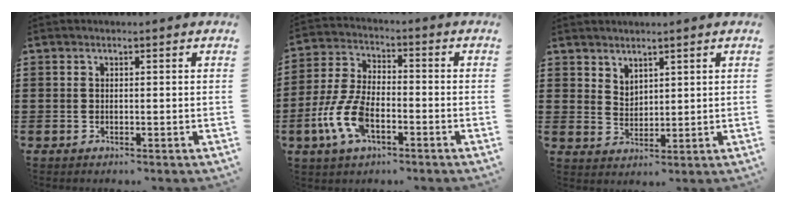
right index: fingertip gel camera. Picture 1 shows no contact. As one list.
[{"total": 9.1, "force": [-3.6, 4.4, 7.1], "torque": [-0.182, -0.010, -0.072]}, {"total": 2.9, "force": [2.6, 1.2, -0.1], "torque": [-0.006, 0.000, 0.052]}]